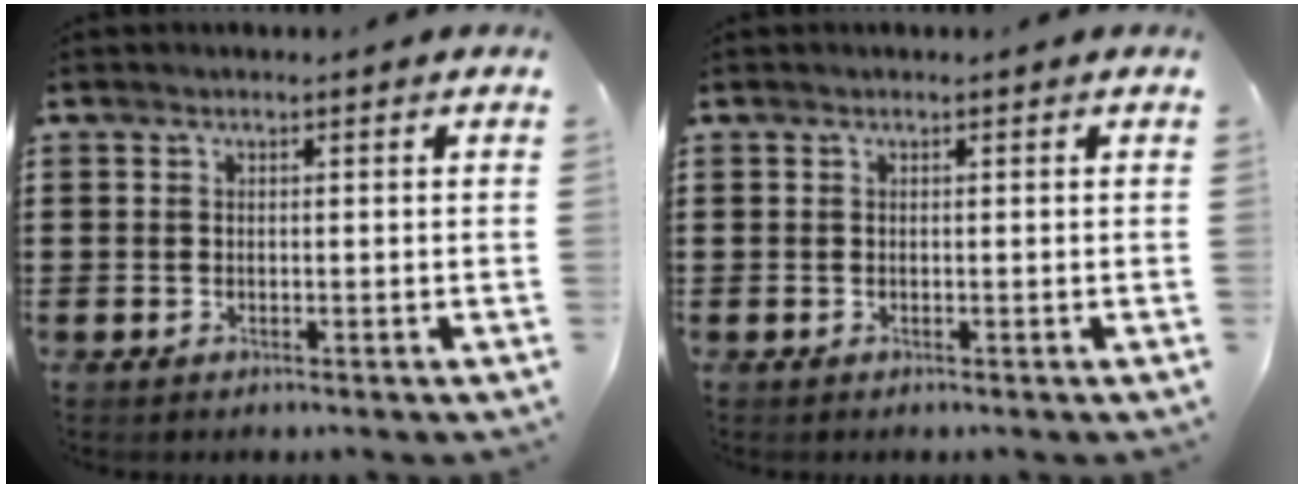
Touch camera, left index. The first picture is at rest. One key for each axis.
{"total": 0.0}